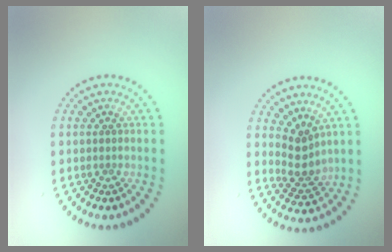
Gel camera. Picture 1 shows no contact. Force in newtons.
{"total": 2.5, "press": 2.0, "slide": 1.5}